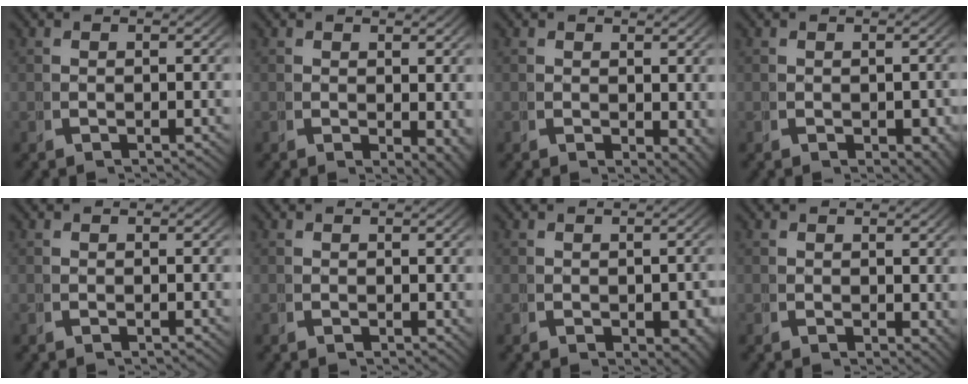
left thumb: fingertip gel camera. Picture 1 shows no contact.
{"total": 2.4, "force": [0.3, 1.2, 2.0], "torque": [-0.026, -0.016, 0.014]}
{"total": 2.2, "force": [0.5, 1.4, 1.7], "torque": [-0.018, -0.015, 0.016]}
{"total": 1.7, "force": [-0.1, 1.2, 1.3], "torque": [-0.016, -0.011, 0.002]}
{"total": 0.0}
{"total": 0.5, "force": [0.4, 0.3, 0.2], "torque": [-0.002, -0.004, 0.008]}
{"total": 2.2, "force": [-0.2, 1.4, 1.7], "torque": [-0.025, -0.016, 0.004]}
{"total": 1.2, "force": [0.6, 0.7, 0.8], "torque": [-0.007, -0.008, 0.013]}